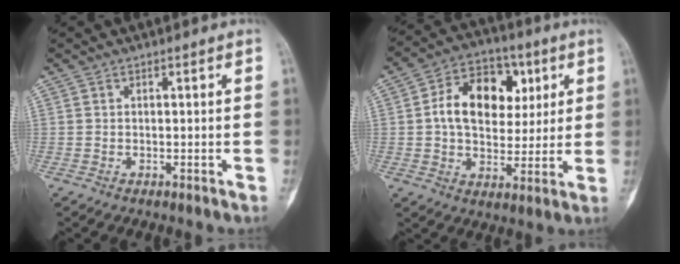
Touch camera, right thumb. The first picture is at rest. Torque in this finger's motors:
{"motor_torque": [-0.40, 0.82, 1.13, 0.36, 0.11]}